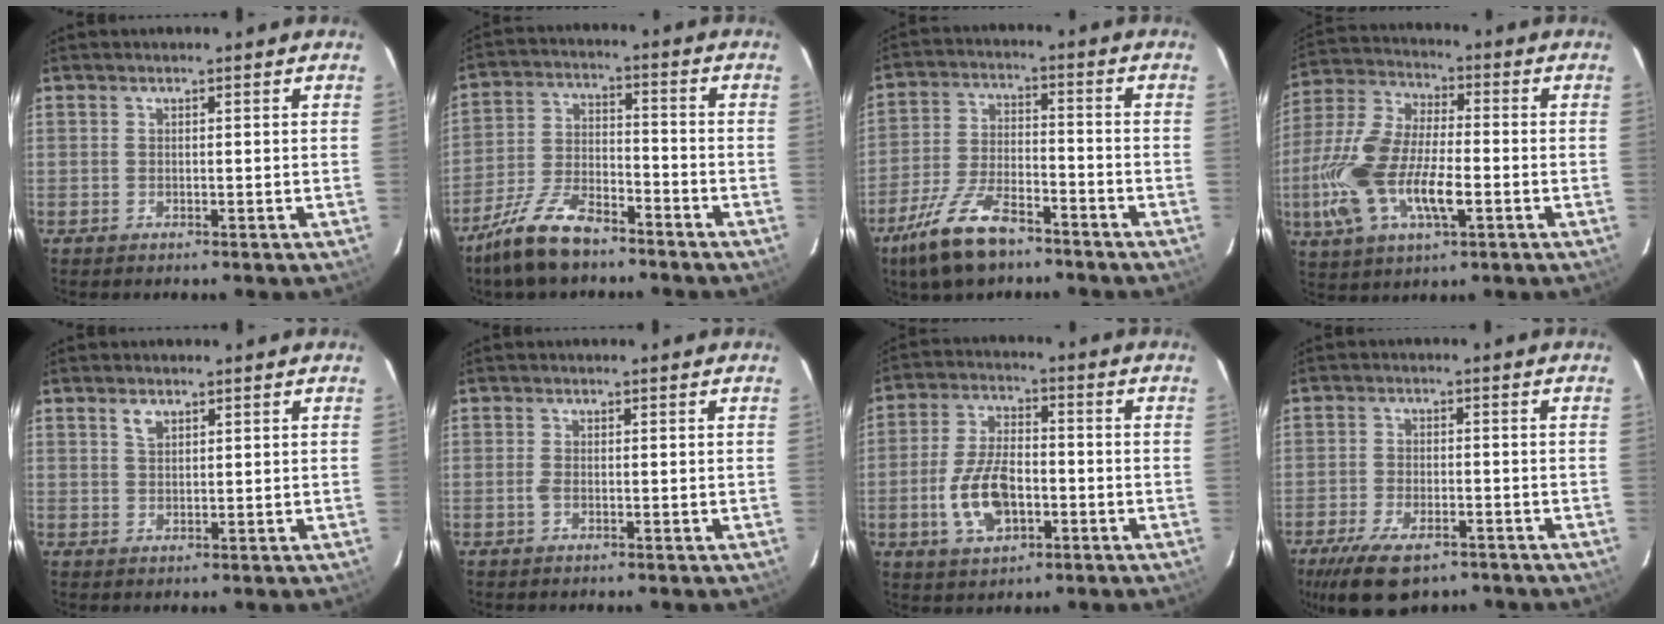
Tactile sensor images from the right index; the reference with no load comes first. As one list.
[{"total": 12.1, "force": [-9.2, 4.3, 6.6], "torque": [-0.147, -0.006, -0.172]}, {"total": 13.0, "force": [-9.2, 4.8, 7.9], "torque": [-0.174, -0.015, -0.168]}, {"total": 18.1, "force": [-4.6, 7.7, 15.8], "torque": [-0.348, -0.007, -0.087]}, {"total": 2.0, "force": [1.2, 1.1, 1.1], "torque": [-0.020, 0.004, 0.023]}, {"total": 1.1, "force": [-0.3, 0.3, 1.0], "torque": [-0.020, -0.001, -0.008]}, {"total": 11.3, "force": [-3.3, 6.0, 9.0], "torque": [-0.184, 0.004, -0.054]}, {"total": 11.8, "force": [-8.1, 5.2, 7.0], "torque": [-0.157, -0.021, -0.135]}]